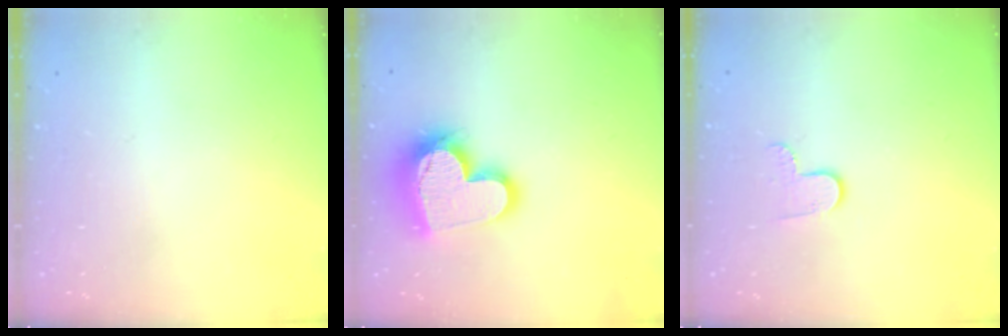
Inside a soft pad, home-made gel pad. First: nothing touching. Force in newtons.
{"total": 17.9, "press": 17.8, "slide": 1.7}
{"total": 5.2, "press": 5.2, "slide": 0.5}